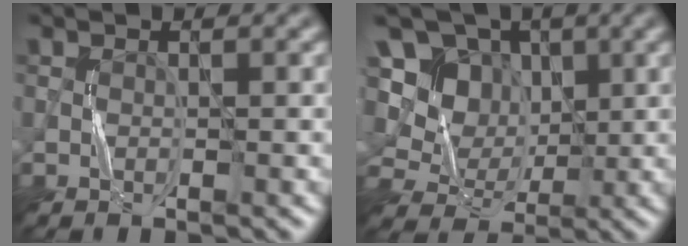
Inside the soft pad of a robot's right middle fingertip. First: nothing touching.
{"total": 9.0, "force": [2.0, 7.9, 3.8], "torque": [-0.095, 0.029, 0.017]}